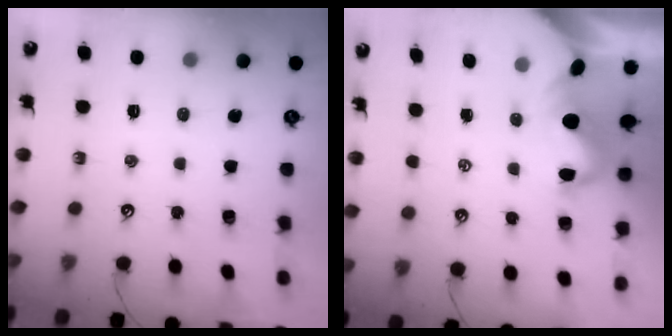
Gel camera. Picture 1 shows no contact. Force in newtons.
{"total": 2.1, "press": 1.9, "slide": 1.0}